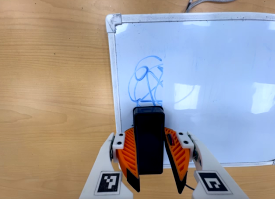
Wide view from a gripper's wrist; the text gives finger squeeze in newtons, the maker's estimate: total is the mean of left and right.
{"total": 7.1, "left": 6.6, "right": 7.6}